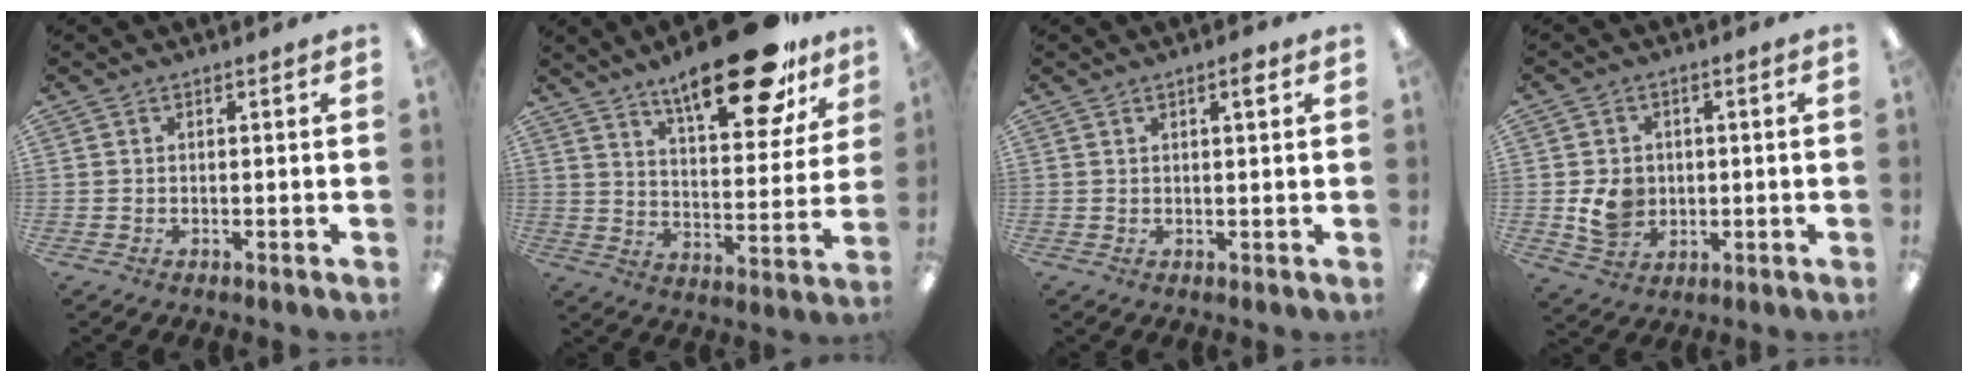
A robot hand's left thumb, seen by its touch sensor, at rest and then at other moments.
{"total": 21.8, "force": [15.6, 7.2, 13.5], "torque": [-0.194, -0.094, 0.253]}
{"total": 2.5, "force": [1.4, 0.4, 2.1], "torque": [-0.028, -0.003, 0.018]}
{"total": 7.1, "force": [-0.3, 6.1, 3.5], "torque": [-0.058, 0.004, -0.004]}